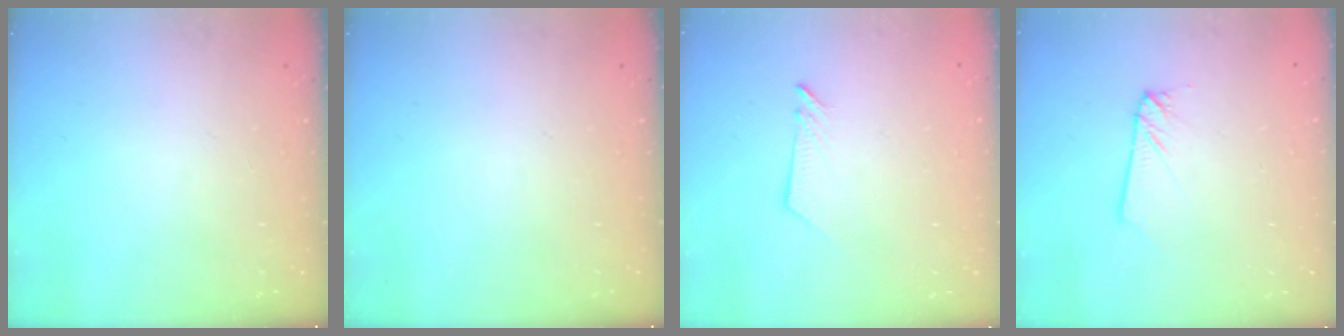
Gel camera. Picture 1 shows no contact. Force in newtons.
{"total": 0.0}
{"total": 2.6, "press": 2.6, "slide": 0.3}
{"total": 2.2, "press": 2.2, "slide": 0.2}